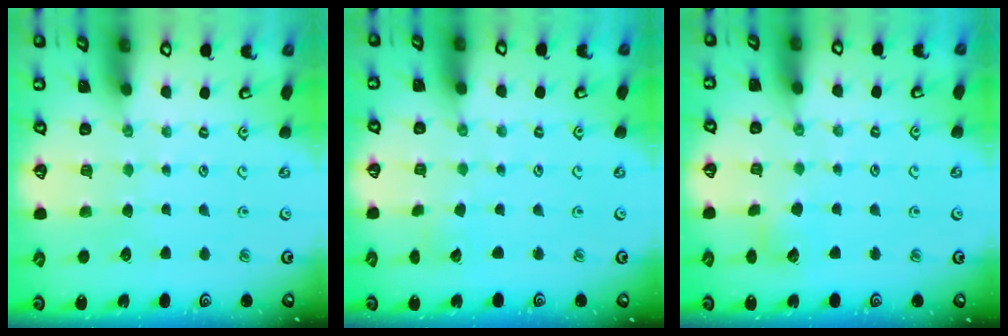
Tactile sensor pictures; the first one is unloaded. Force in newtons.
{"total": 2.7, "press": 2.6, "slide": 0.3}
{"total": 3.4, "press": 3.4, "slide": 0.4}